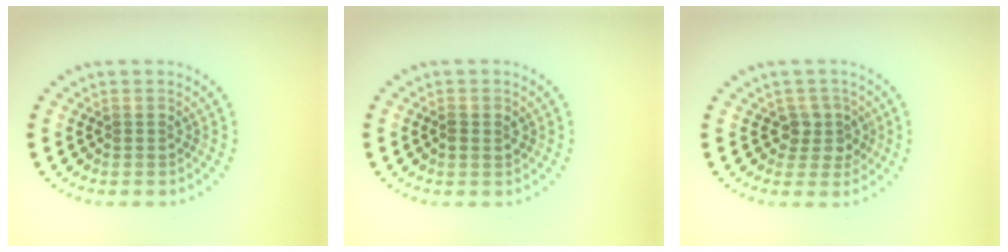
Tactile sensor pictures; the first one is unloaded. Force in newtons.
{"total": 1.3, "press": 1.2, "slide": 0.2}
{"total": 2.2, "press": 1.8, "slide": 1.2}